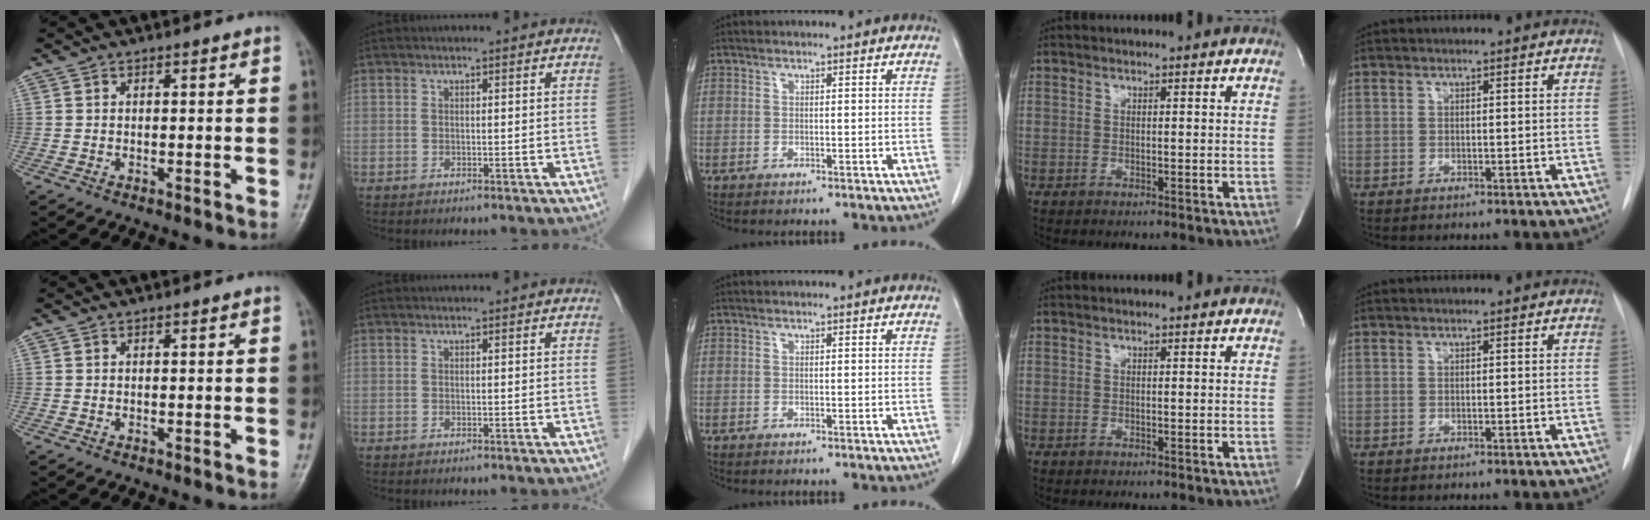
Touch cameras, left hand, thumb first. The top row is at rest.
{}